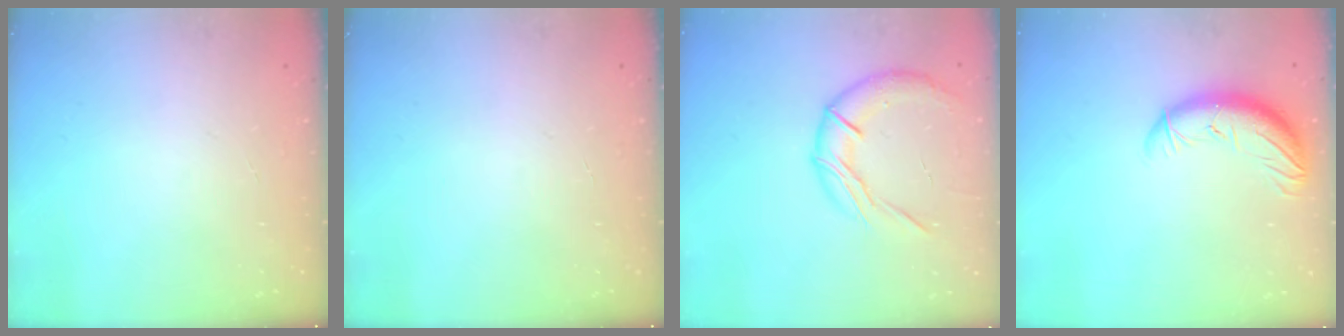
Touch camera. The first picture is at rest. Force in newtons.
{"total": 0.0}
{"total": 13.4, "press": 13.4, "slide": 1.3}
{"total": 10.5, "press": 10.2, "slide": 2.4}